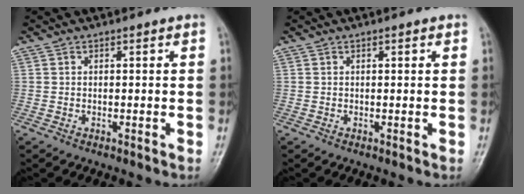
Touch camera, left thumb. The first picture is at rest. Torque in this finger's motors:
{"motor_torque": [-0.30, -0.11, -0.16, -0.17, 0.01]}